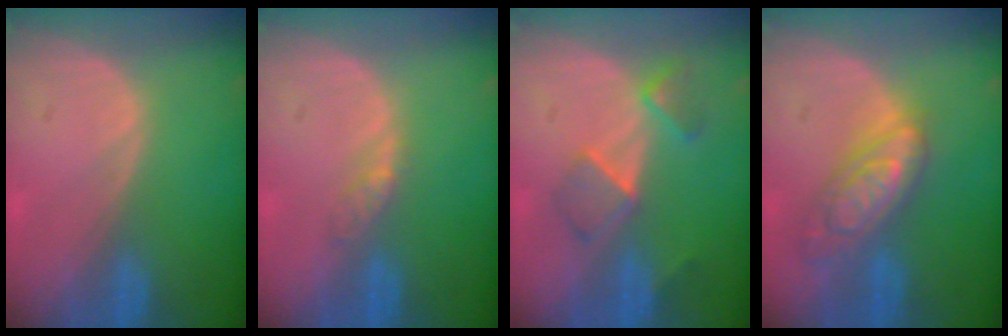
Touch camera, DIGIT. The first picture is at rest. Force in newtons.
{"total": 2.2, "press": 1.9, "slide": 1.2}
{"total": 5.6, "press": 5.1, "slide": 2.2}
{"total": 7.5, "press": 7.4, "slide": 0.6}